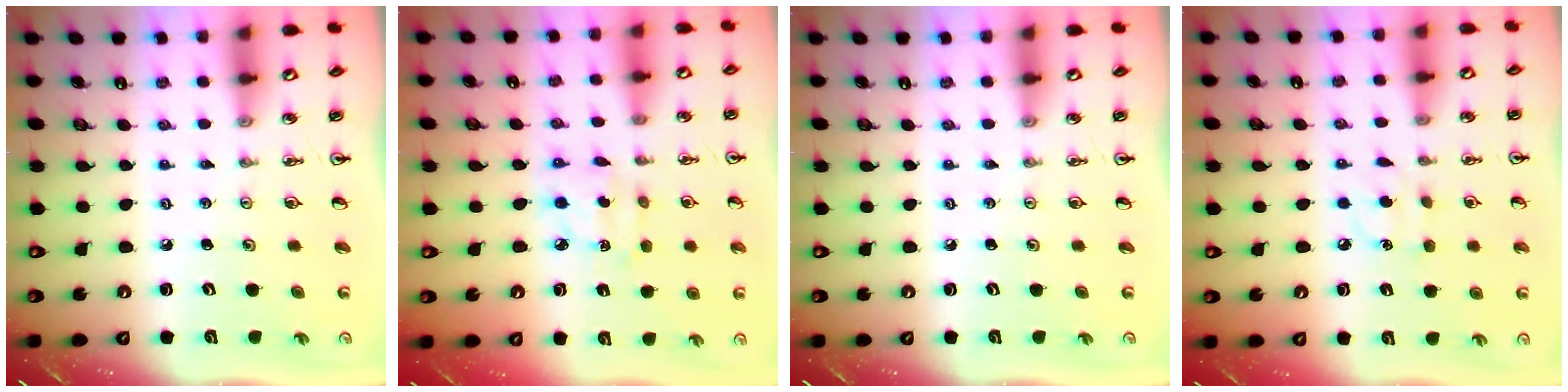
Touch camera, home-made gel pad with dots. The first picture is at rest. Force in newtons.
{"total": 3.9, "press": 3.9, "slide": 0.1}
{"total": 0.0}
{"total": 7.1, "press": 7.0, "slide": 0.7}